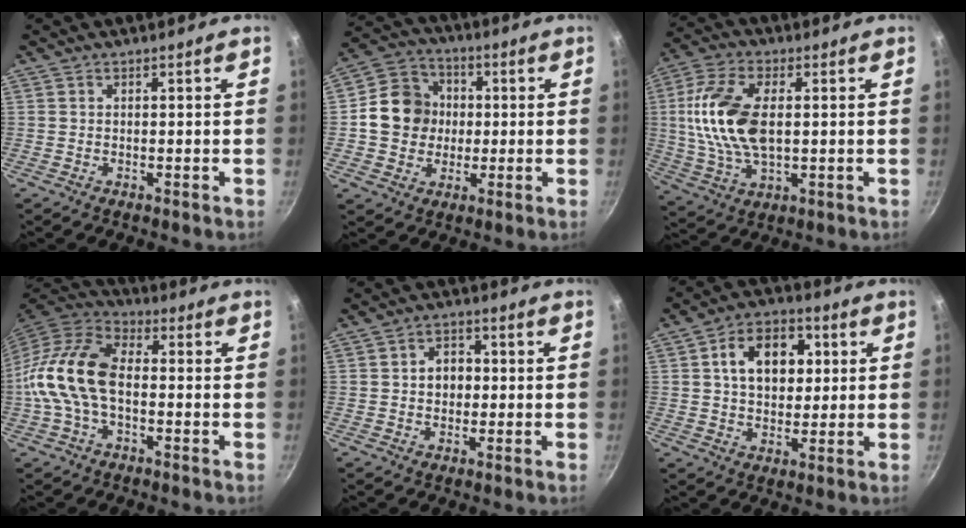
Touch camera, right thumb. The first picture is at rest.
{"total": 11.9, "force": [0.2, 10.7, 5.3], "torque": [-0.060, 0.019, -0.011]}
{"total": 15.6, "force": [1.6, 8.5, 13.0], "torque": [-0.254, 0.003, 0.026]}
{"total": 15.4, "force": [-1.6, 9.2, 12.2], "torque": [-0.233, 0.039, -0.045]}
{"total": 4.9, "force": [0.2, 3.9, 2.9], "torque": [-0.020, 0.010, -0.002]}
{"total": 12.7, "force": [3.0, 8.9, 8.5], "torque": [-0.098, 0.009, 0.038]}